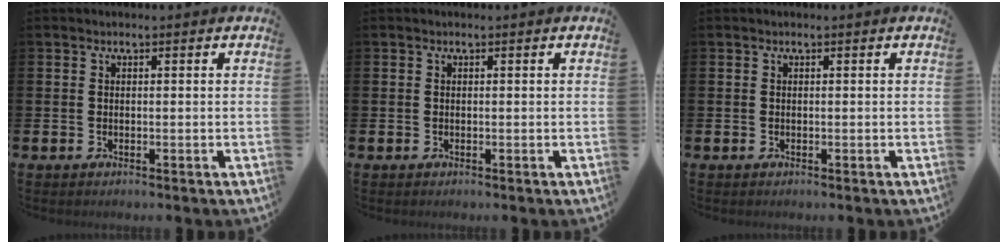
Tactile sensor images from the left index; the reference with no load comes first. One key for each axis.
{"total": 0.0}
{"total": 0.0}